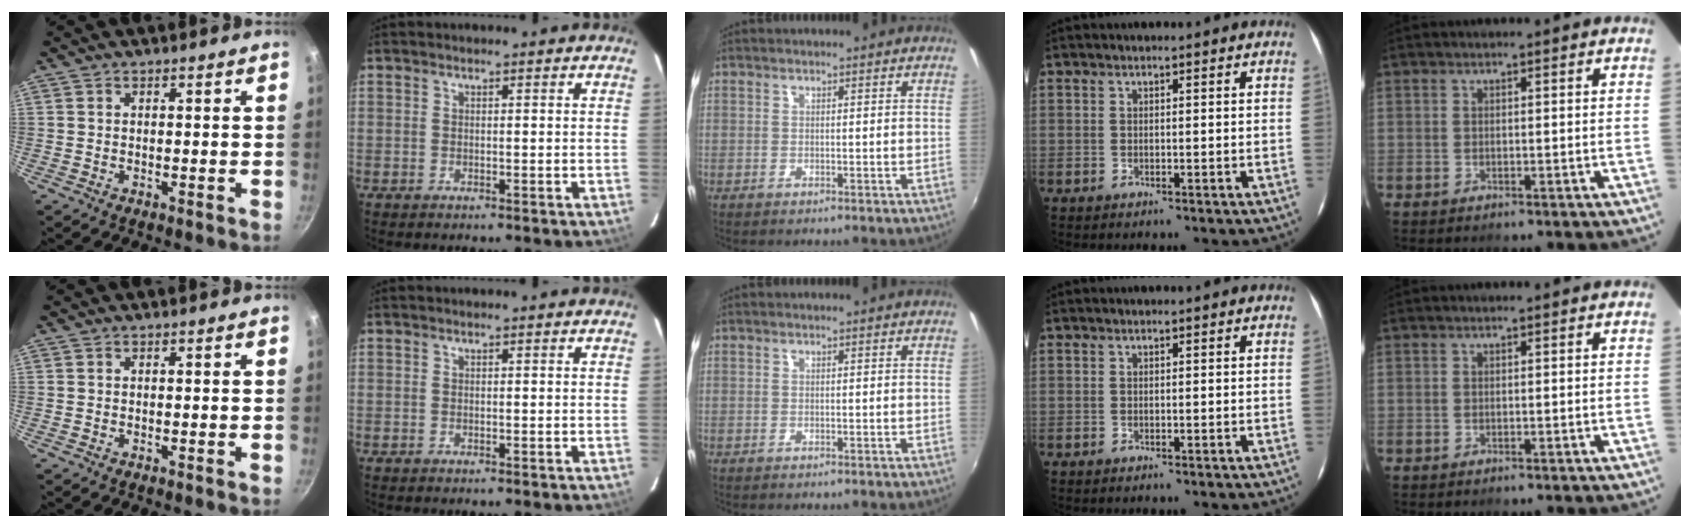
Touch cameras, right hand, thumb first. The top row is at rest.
{}